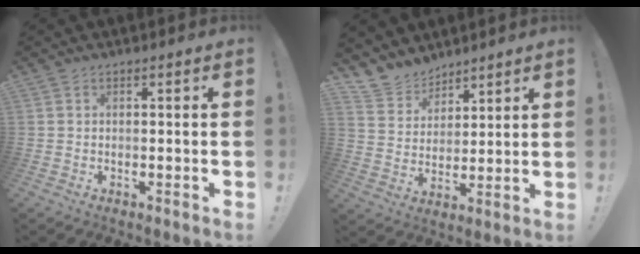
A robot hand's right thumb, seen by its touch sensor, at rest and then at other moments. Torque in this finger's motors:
{"motor_torque": [-0.34, 0.28, -0.32, 0.45, -0.05]}